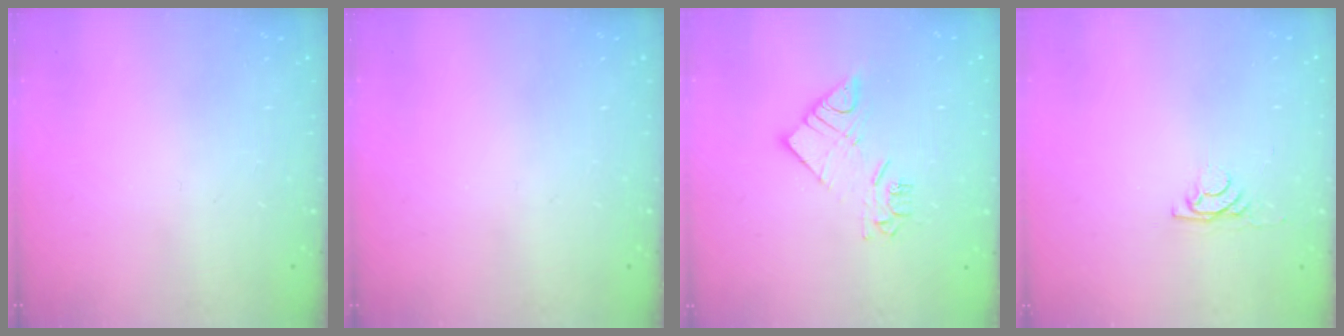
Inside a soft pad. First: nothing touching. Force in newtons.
{"total": 0.0}
{"total": 11.0, "press": 11.0, "slide": 1.0}
{"total": 2.9, "press": 2.9, "slide": 0.4}